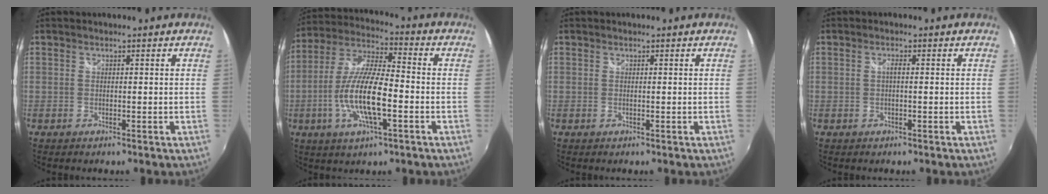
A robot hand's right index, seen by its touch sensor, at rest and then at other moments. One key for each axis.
{"total": 13.9, "fx": -4.0, "fy": 3.7, "fz": 12.8, "tx": -0.261, "ty": -0.004, "tz": -0.076}
{"total": 0.0}
{"total": 1.1, "fx": -0.2, "fy": 0.2, "fz": 1.0, "tx": -0.019, "ty": 0.002, "tz": -0.004}